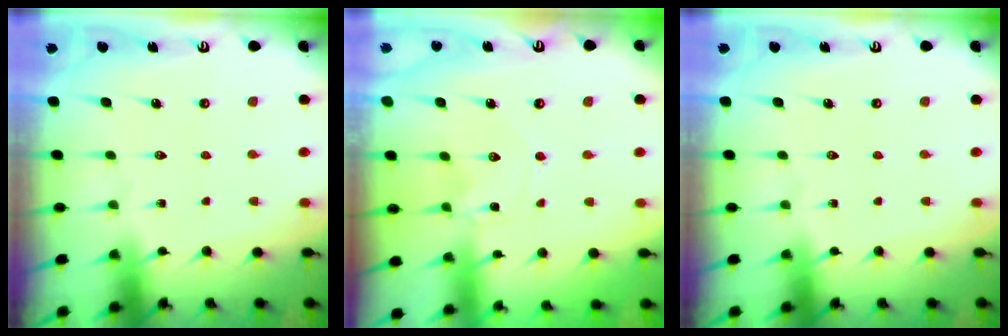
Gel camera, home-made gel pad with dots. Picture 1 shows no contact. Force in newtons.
{"total": 0.0}
{"total": 0.0}